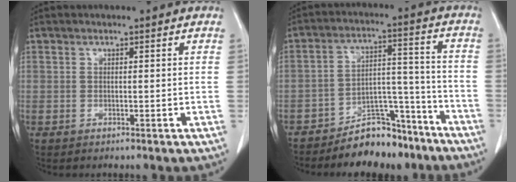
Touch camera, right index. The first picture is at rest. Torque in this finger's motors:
{"motor_torque": [0.95, -0.88, 0.40, 0.05]}